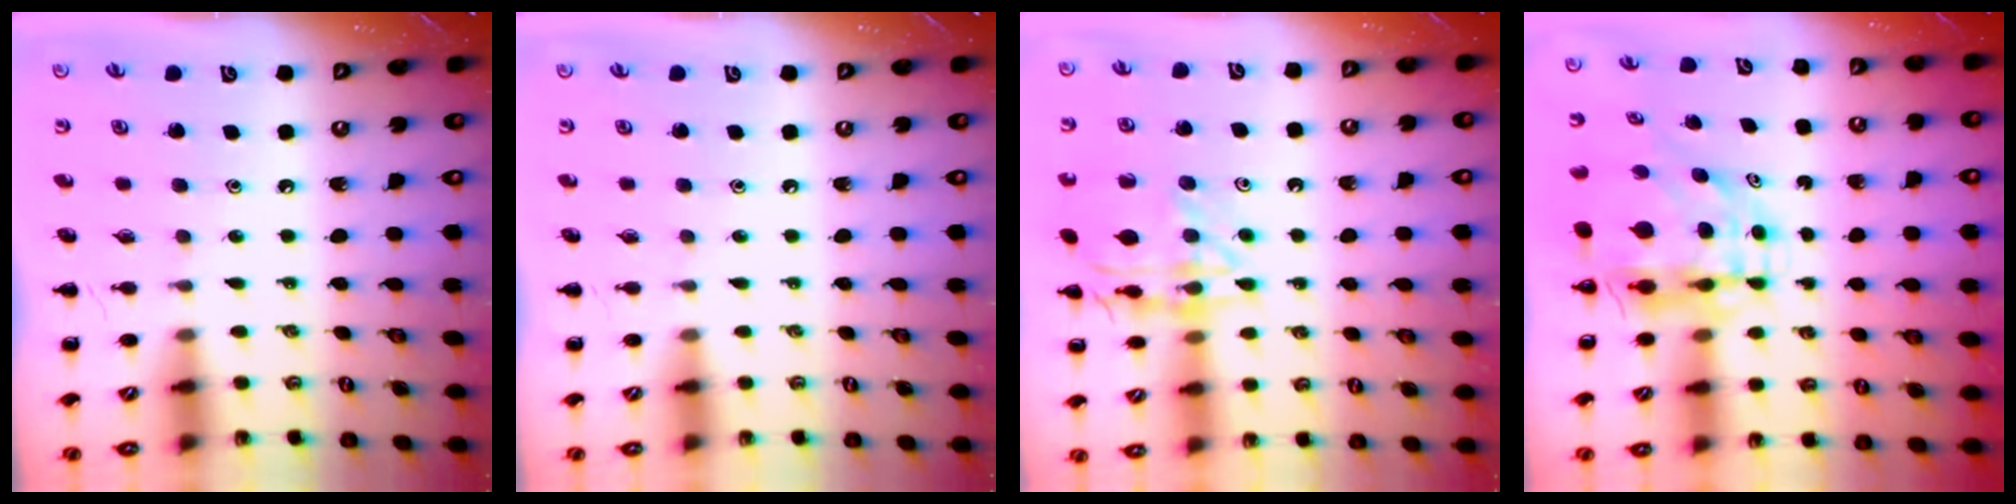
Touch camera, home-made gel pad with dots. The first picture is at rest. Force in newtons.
{"total": 0.0}
{"total": 16.1, "press": 16.1, "slide": 0.8}
{"total": 7.1, "press": 6.9, "slide": 1.4}